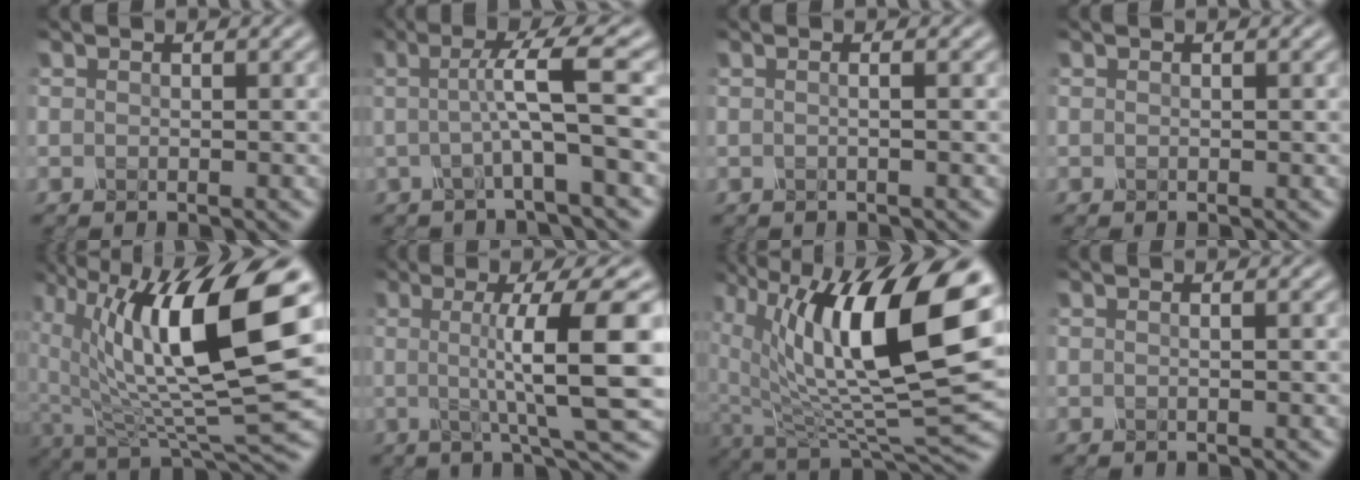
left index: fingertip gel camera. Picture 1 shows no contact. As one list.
[{"total": 4.9, "force": [-0.1, 0.3, 4.9], "torque": [-0.084, 0.002, -0.002]}, {"total": 2.2, "force": [0.4, 1.2, 1.7], "torque": [-0.006, 0.011, -0.024]}, {"total": 0.0}, {"total": 14.2, "force": [2.6, 5.3, 12.9], "torque": [-0.234, -0.010, 0.049]}, {"total": 10.1, "force": [0.6, 1.7, 9.9], "torque": [-0.127, 0.006, 0.011]}, {"total": 15.8, "force": [3.6, 6.9, 13.8], "torque": [-0.246, -0.001, 0.062]}, {"total": 1.1, "force": [0.3, 0.6, 0.9], "torque": [-0.003, -0.002, -0.015]}]